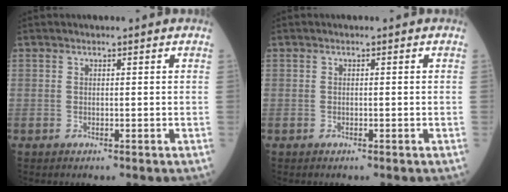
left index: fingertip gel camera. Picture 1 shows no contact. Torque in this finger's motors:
{"motor_torque": [0.00, 0.00, 0.00, 0.00]}